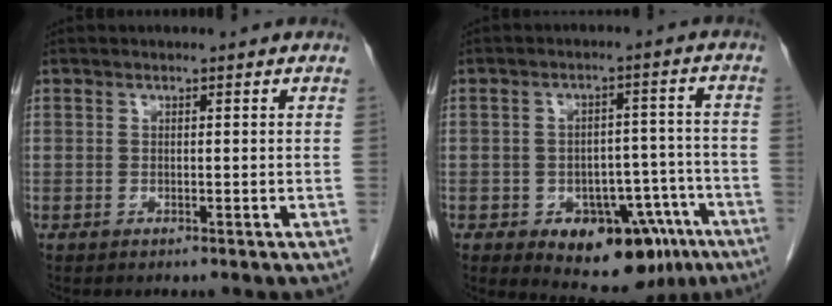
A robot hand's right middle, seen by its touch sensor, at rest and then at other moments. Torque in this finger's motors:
{"motor_torque": [1.07, -1.07, 0.19, 0.06]}